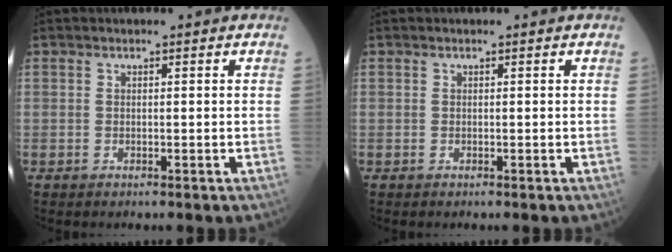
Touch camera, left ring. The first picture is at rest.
{"total": 0.0}